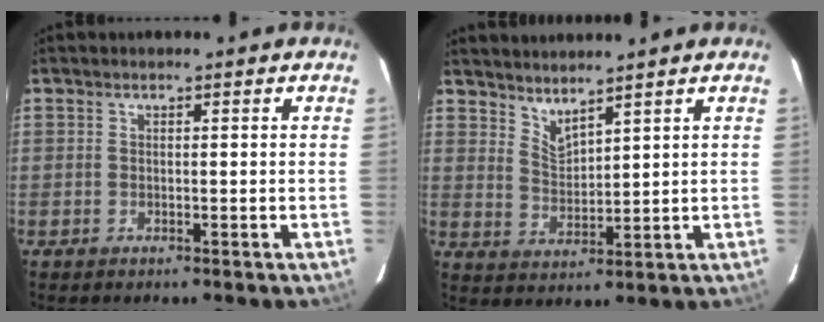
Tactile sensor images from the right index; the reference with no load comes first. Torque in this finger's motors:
{"motor_torque": [-0.21, 0.09, -0.01, 0.00]}